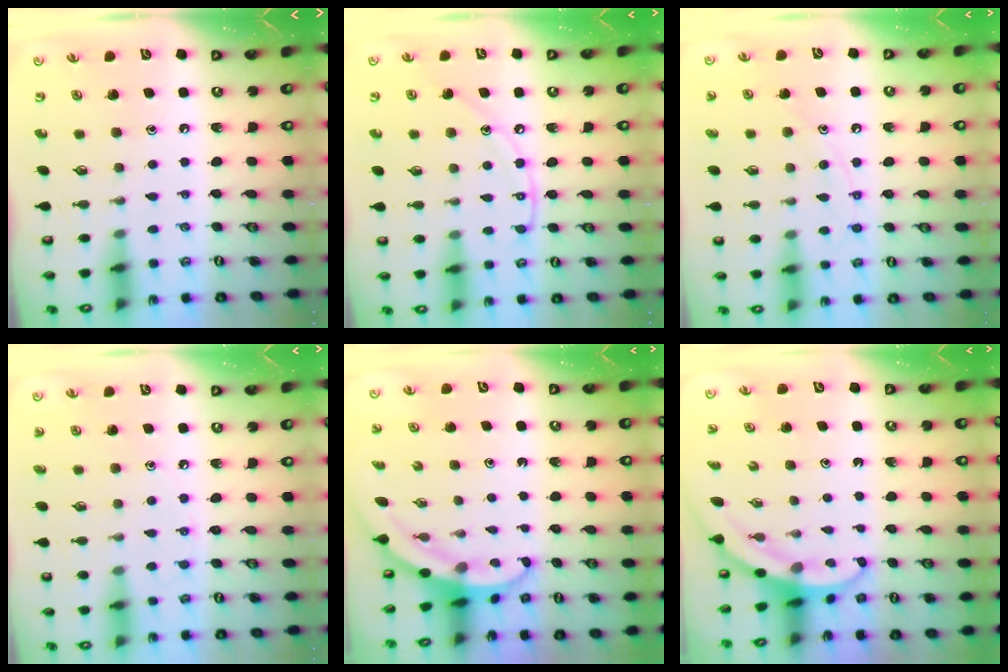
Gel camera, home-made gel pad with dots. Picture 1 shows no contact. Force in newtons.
{"total": 10.0, "press": 9.9, "slide": 1.0}
{"total": 8.9, "press": 8.9, "slide": 0.7}
{"total": 5.0, "press": 4.9, "slide": 1.0}
{"total": 3.3, "press": 3.3, "slide": 0.1}
{"total": 3.2, "press": 3.2, "slide": 0.1}